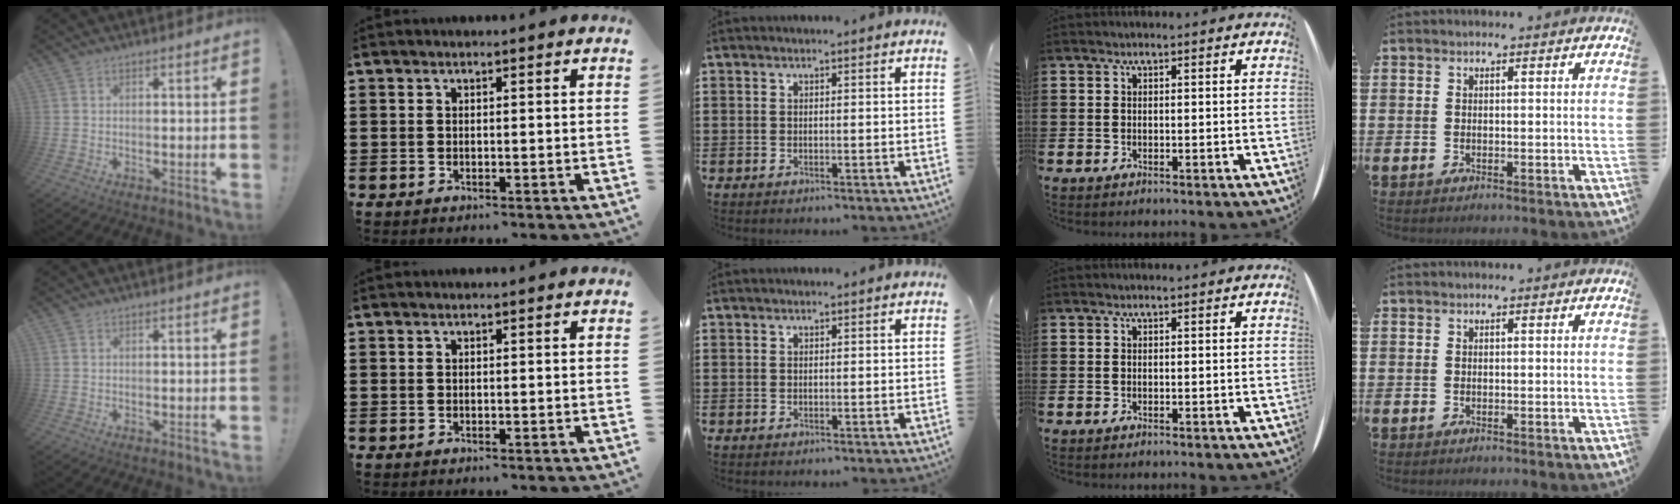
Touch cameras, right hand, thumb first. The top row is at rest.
{}